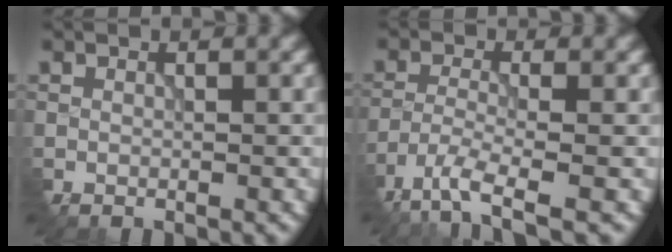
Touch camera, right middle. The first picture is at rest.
{"total": 5.1, "force": [-4.0, 1.0, 3.0], "torque": [-0.067, -0.010, -0.080]}